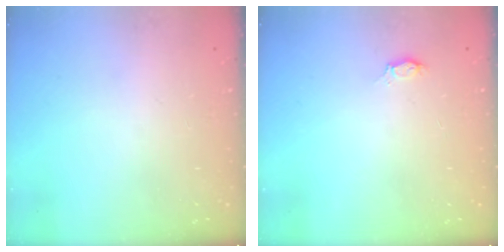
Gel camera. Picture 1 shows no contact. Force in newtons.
{"total": 2.0, "press": 2.0, "slide": 0.3}